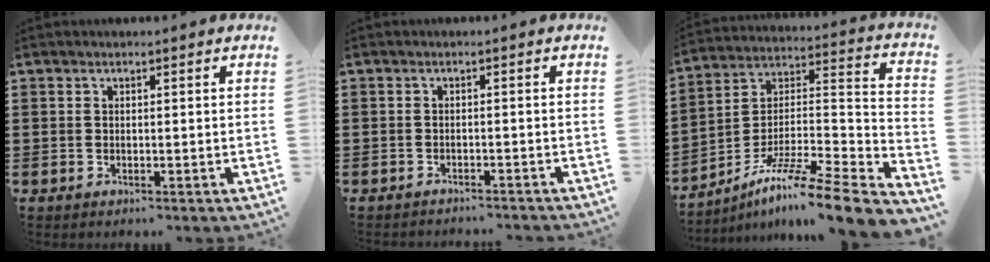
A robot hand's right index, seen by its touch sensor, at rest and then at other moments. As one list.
[{"total": 1.3, "force": [-1.3, 0.0, 0.0], "torque": [-0.005, 0.003, -0.028]}, {"total": 10.6, "force": [-8.0, 0.9, 7.0], "torque": [-0.114, 0.002, -0.152]}]